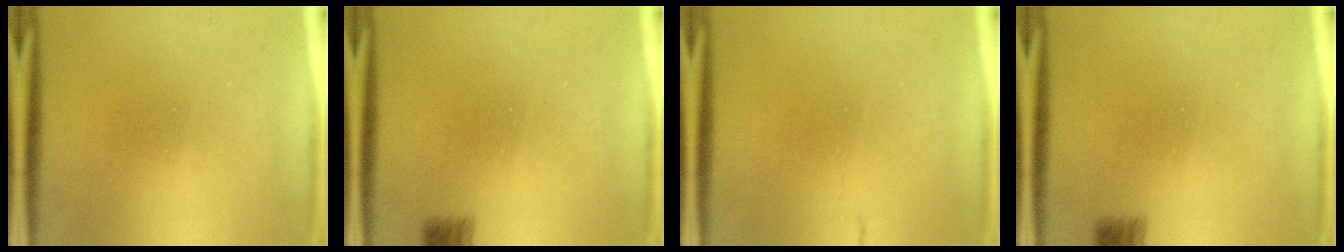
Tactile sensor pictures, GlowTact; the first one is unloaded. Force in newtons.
{"total": 2.1}
{"total": 1.6}
{"total": 2.1}